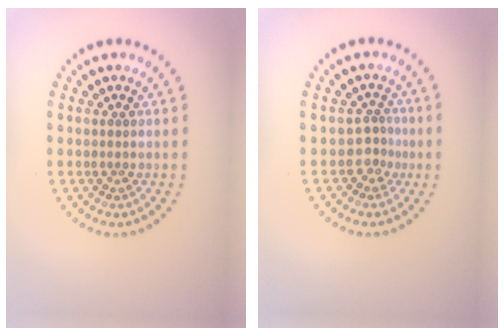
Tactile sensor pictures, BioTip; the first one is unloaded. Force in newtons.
{"total": 1.7, "press": 1.2, "slide": 1.3}